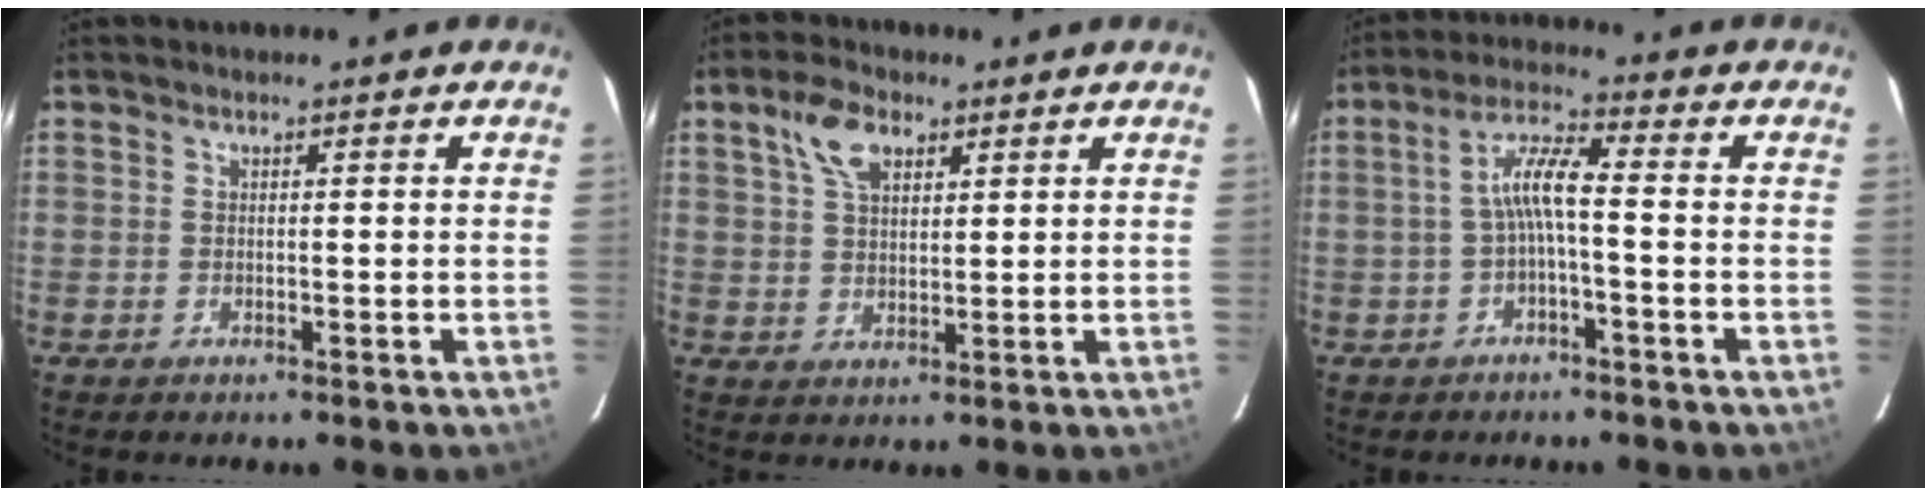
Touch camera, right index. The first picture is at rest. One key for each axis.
{"total": 6.7, "fx": 3.5, "fy": 3.6, "fz": 4.4, "tx": -0.085, "ty": 0.018, "tz": 0.066}
{"total": 5.5, "fx": -1.3, "fy": 0.6, "fz": 5.3, "tx": -0.115, "ty": 0.015, "tz": -0.023}